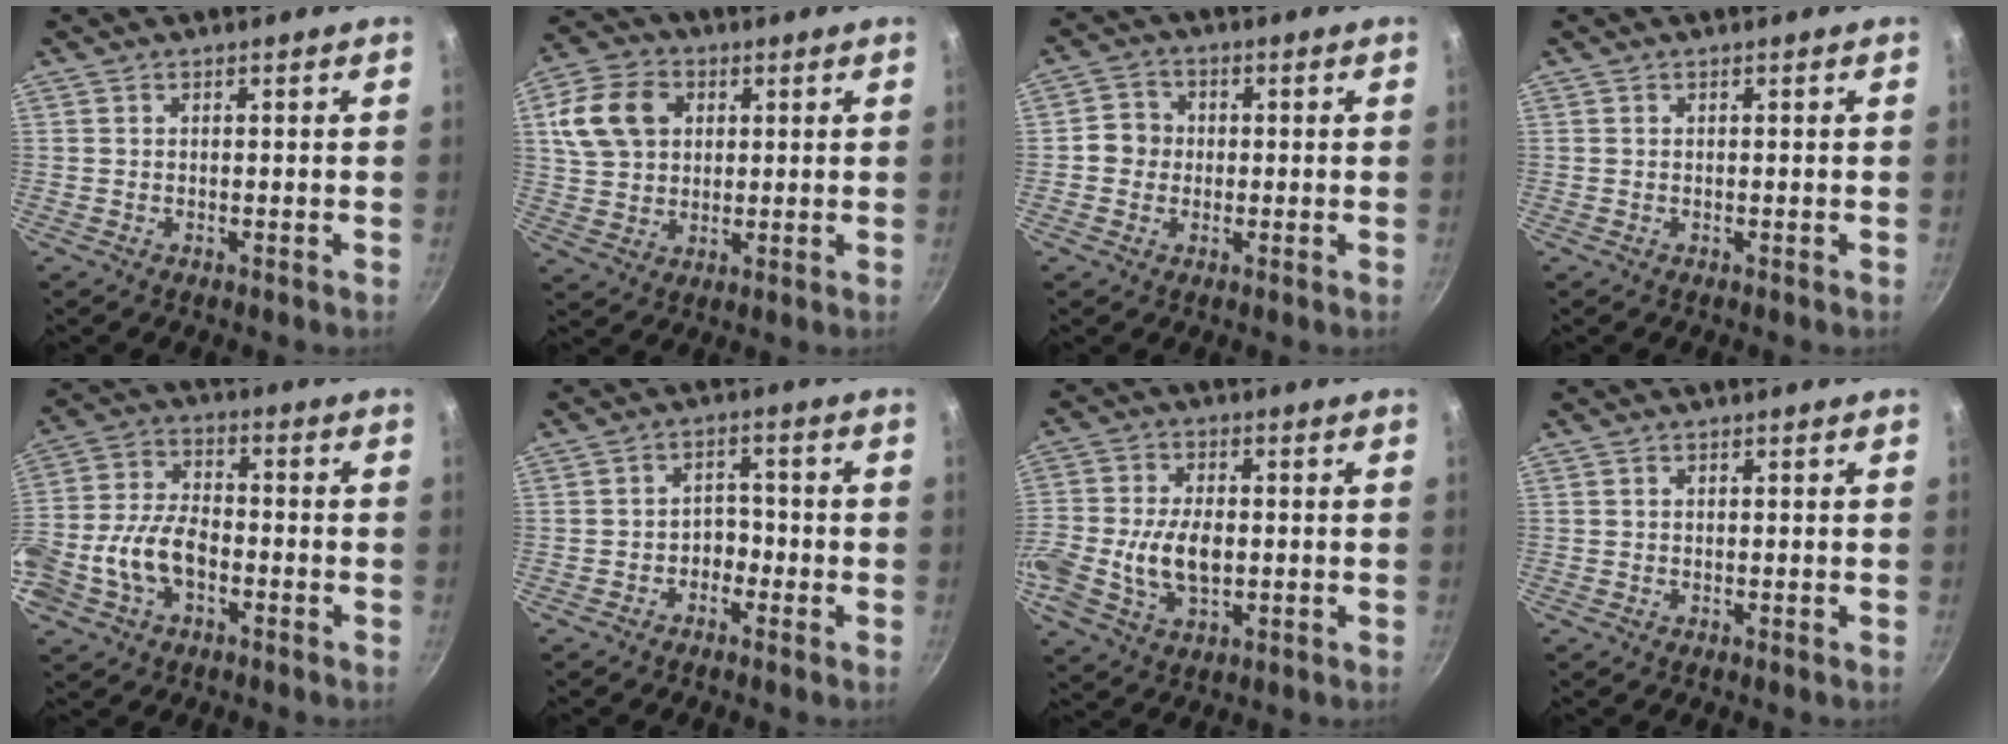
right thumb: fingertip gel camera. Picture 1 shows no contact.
{"total": 12.0, "force": [3.4, 9.1, 7.0], "torque": [-0.119, 0.007, 0.057]}
{"total": 4.6, "force": [-0.3, 4.4, 1.6], "torque": [-0.002, 0.009, -0.016]}
{"total": 0.0}
{"total": 12.3, "force": [-3.7, 7.8, 8.8], "torque": [-0.165, 0.037, -0.077]}
{"total": 3.5, "force": [-1.8, 2.6, 1.5], "torque": [0.007, 0.025, -0.031]}
{"total": 12.1, "force": [-1.4, 7.6, 9.2], "torque": [-0.179, 0.020, -0.032]}
{"total": 0.0}